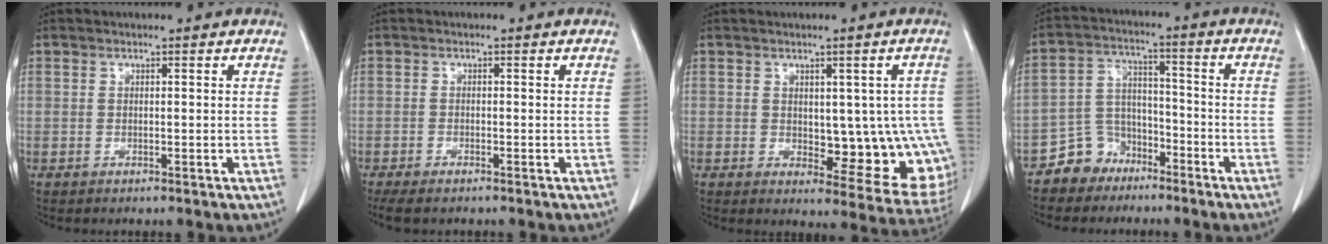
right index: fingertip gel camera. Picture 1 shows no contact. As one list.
[{"total": 4.3, "force": [-3.5, 1.3, 2.2], "torque": [-0.037, -0.011, -0.055]}, {"total": 11.2, "force": [-0.7, 5.4, 9.8], "torque": [-0.093, 0.004, 0.007]}, {"total": 7.0, "force": [-5.2, 4.7, 0.7], "torque": [-0.010, 0.019, -0.095]}]